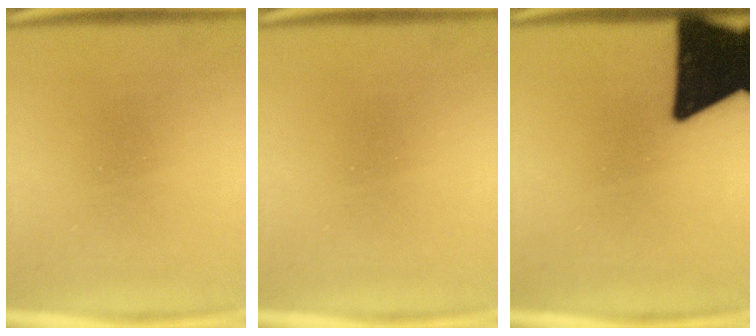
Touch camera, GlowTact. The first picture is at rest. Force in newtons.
{"total": 0.0}
{"total": 20.3}